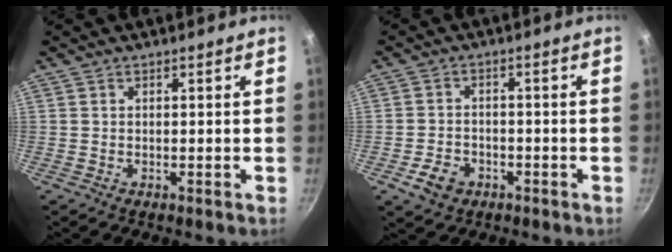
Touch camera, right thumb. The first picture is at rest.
{"total": 5.3, "force": [-2.6, 3.9, 2.6], "torque": [-0.042, 0.022, -0.041]}